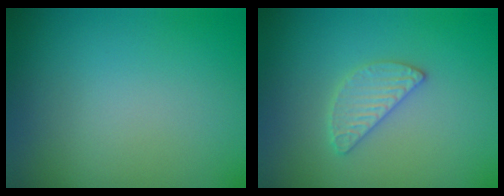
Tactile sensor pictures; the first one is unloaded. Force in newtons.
{"total": 2.4, "press": 2.3, "slide": 0.3}